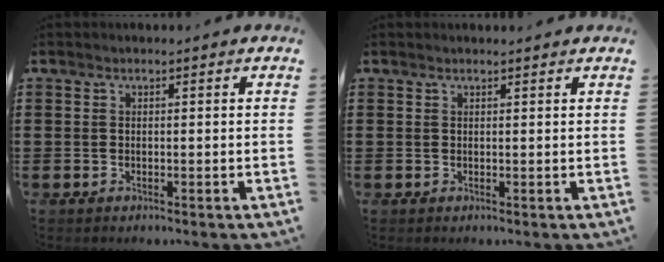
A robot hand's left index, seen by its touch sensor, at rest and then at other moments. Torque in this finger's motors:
{"motor_torque": [1.49, -0.65, 0.18, 0.02]}